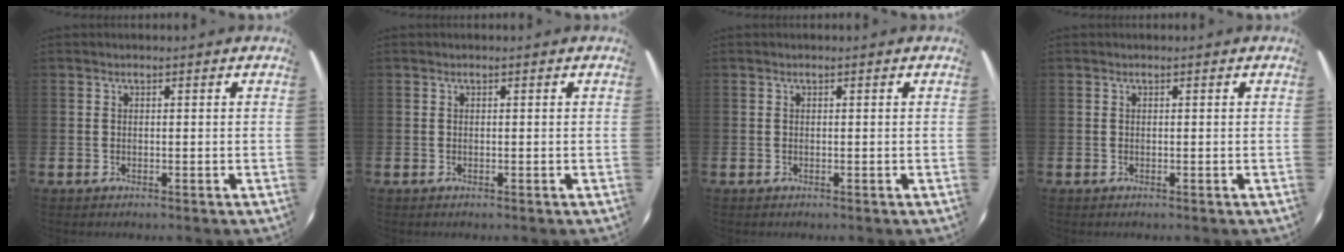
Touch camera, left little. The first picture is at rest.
{"total": 0.0}
{"total": 0.0}
{"total": 0.0}